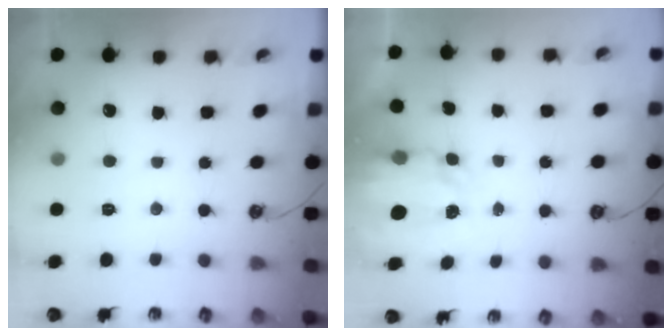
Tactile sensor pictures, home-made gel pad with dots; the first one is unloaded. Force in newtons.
{"total": 3.9, "press": 3.9, "slide": 0.0}